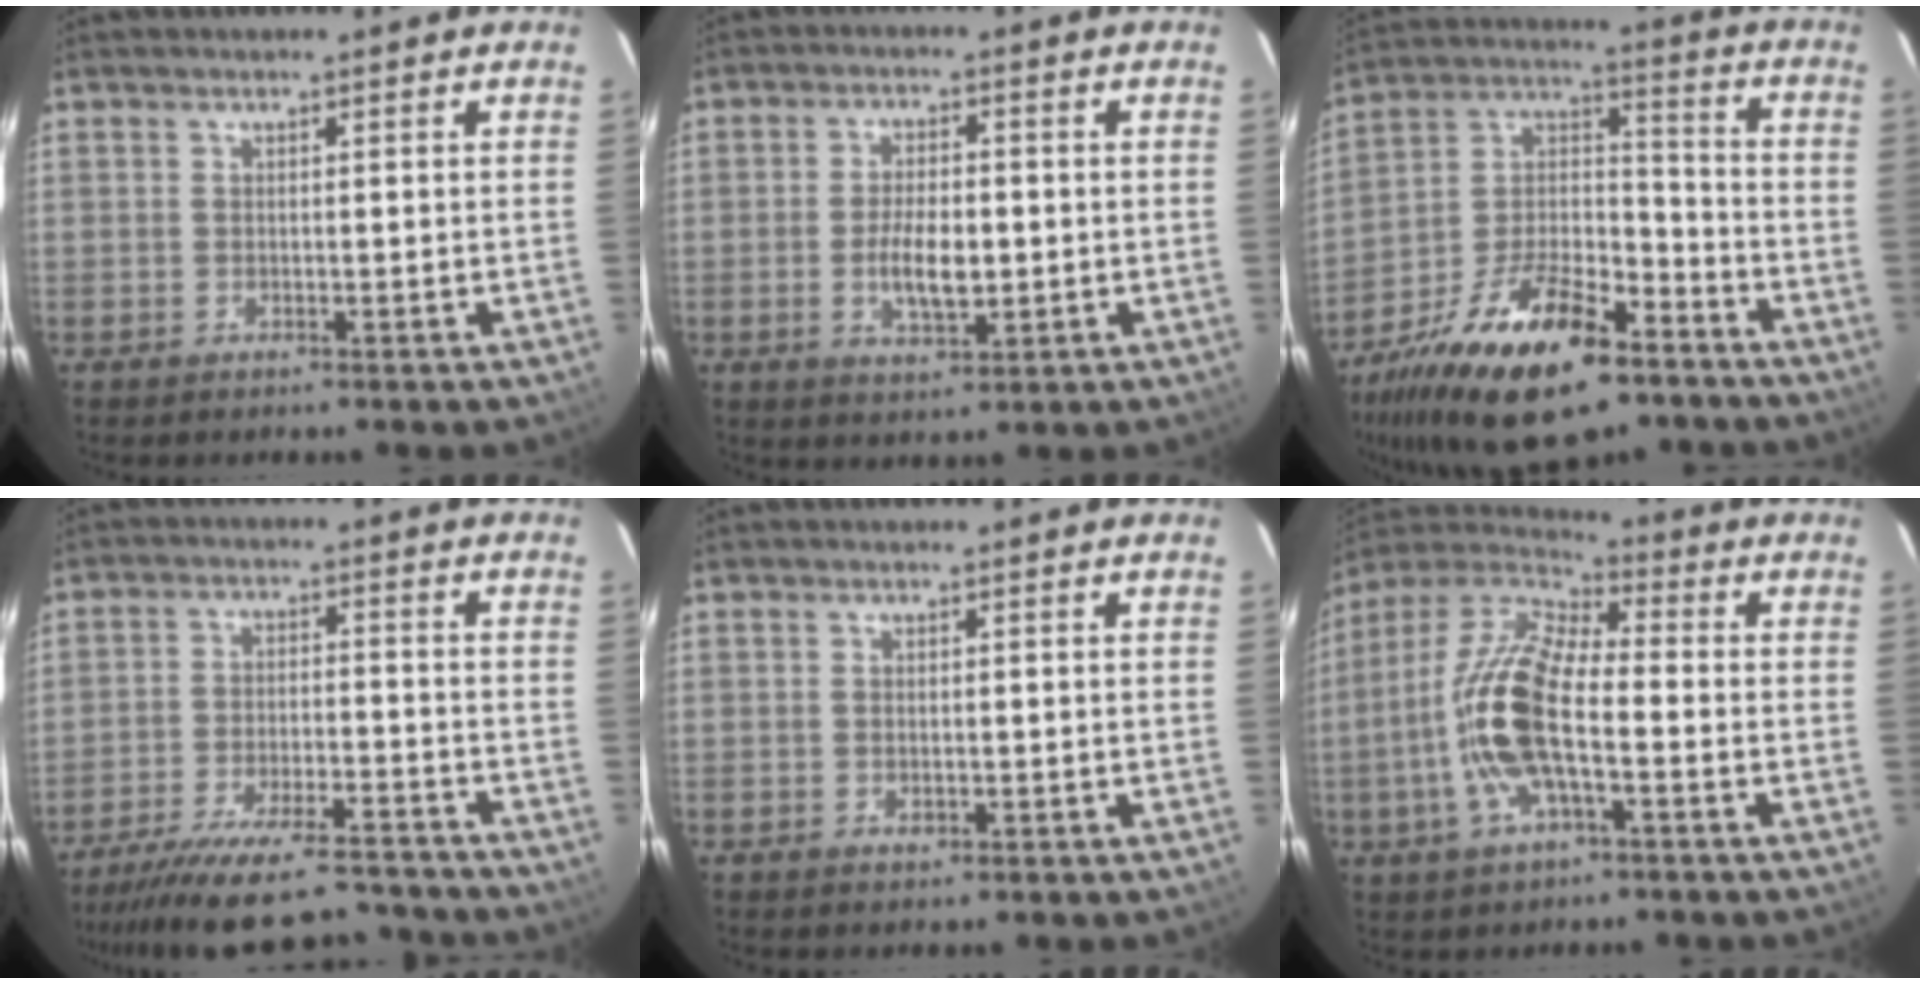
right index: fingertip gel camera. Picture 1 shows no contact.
{"total": 6.8, "force": [-1.2, 2.7, 6.2], "torque": [-0.121, -0.004, -0.020]}
{"total": 23.4, "force": [-14.1, 10.0, 15.8], "torque": [-0.306, -0.003, -0.239]}
{"total": 19.7, "force": [-17.8, 4.2, 7.6], "torque": [-0.156, -0.008, -0.258]}
{"total": 1.0, "force": [-0.2, 0.8, 0.6], "torque": [-0.009, 0.000, -0.002]}
{"total": 15.9, "force": [-3.6, 6.1, 14.2], "torque": [-0.290, 0.003, -0.081]}